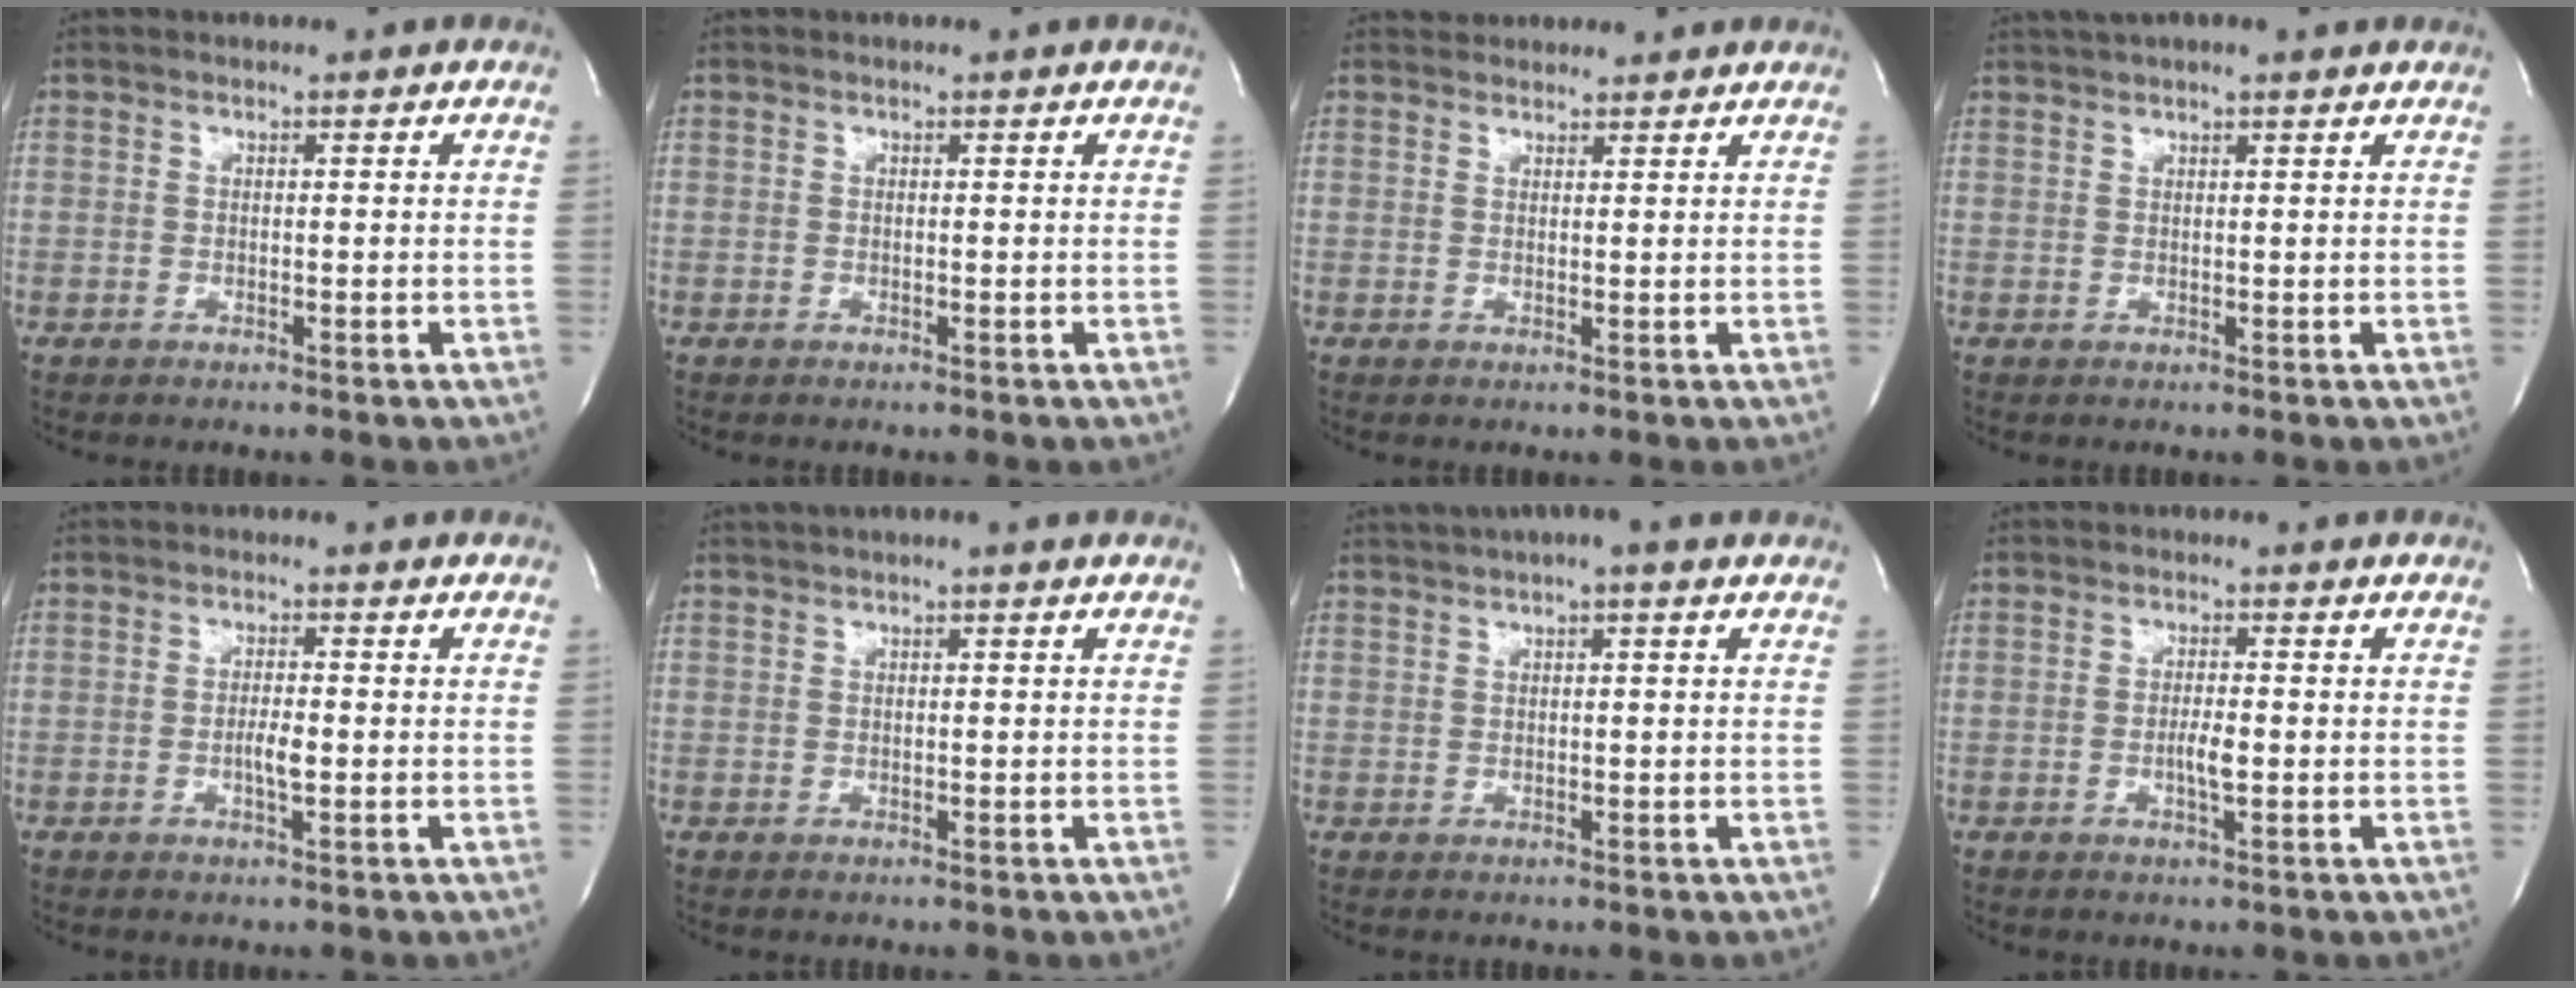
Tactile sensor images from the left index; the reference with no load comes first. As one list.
[{"total": 0.0}, {"total": 4.8, "force": [4.6, 1.3, 0.4], "torque": [-0.005, 0.032, 0.062]}, {"total": 7.1, "force": [6.1, 0.8, 3.5], "torque": [-0.061, 0.036, 0.086]}, {"total": 2.3, "force": [-0.6, 0.3, 2.2], "torque": [-0.045, -0.001, -0.011]}, {"total": 3.1, "force": [2.3, 0.0, 2.1], "torque": [-0.032, 0.029, 0.037]}, {"total": 6.6, "force": [4.8, 0.7, 4.5], "torque": [-0.077, 0.035, 0.070]}, {"total": 2.4, "force": [-0.6, 0.3, 2.3], "torque": [-0.047, -0.002, -0.010]}]